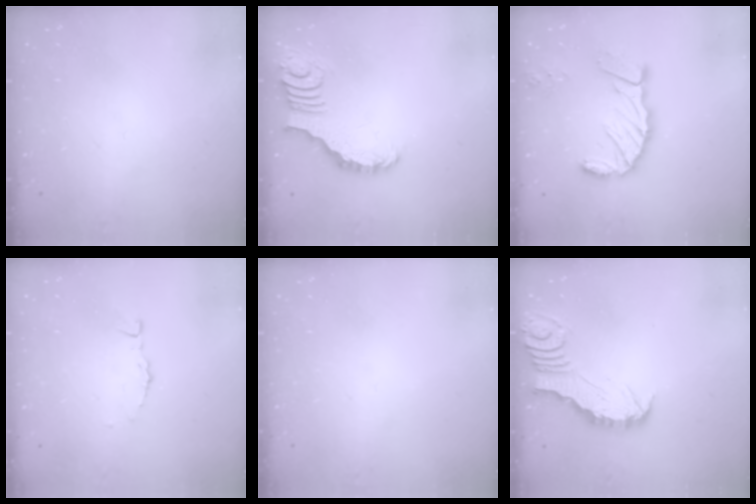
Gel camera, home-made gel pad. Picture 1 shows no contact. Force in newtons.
{"total": 3.5, "press": 3.5, "slide": 0.4}
{"total": 15.1, "press": 15.0, "slide": 1.6}
{"total": 4.7, "press": 4.7, "slide": 0.5}
{"total": 0.0}
{"total": 2.7, "press": 2.7, "slide": 0.1}